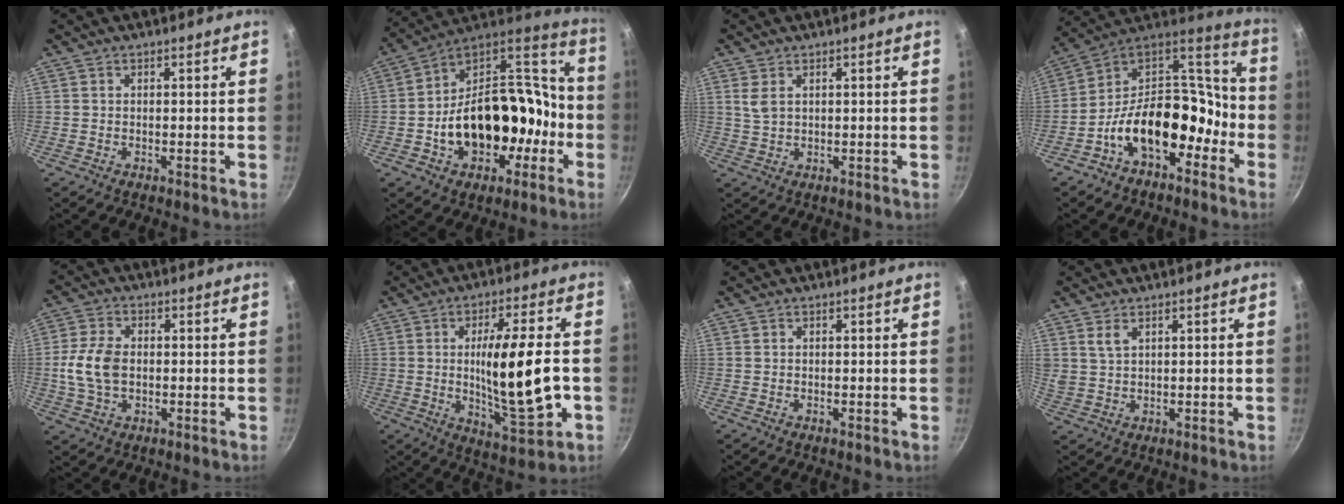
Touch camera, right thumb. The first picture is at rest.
{"total": 25.4, "force": [-6.3, 17.6, 17.1], "torque": [-0.246, 0.082, -0.085]}
{"total": 3.0, "force": [1.2, 1.7, 2.1], "torque": [-0.038, -0.006, 0.025]}
{"total": 18.9, "force": [-8.0, 11.8, 12.4], "torque": [-0.146, 0.094, -0.147]}
{"total": 8.6, "force": [-0.3, 5.6, 6.5], "torque": [-0.130, 0.010, -0.009]}
{"total": 16.8, "force": [-1.7, 4.7, 16.0], "torque": [-0.250, 0.002, -0.015]}
{"total": 0.0}
{"total": 3.1, "force": [1.7, 1.7, 2.0], "torque": [-0.036, -0.006, 0.037]}